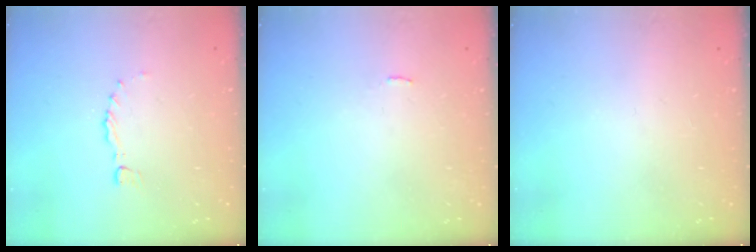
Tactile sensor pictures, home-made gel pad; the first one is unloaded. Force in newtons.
{"total": 0.0}
{"total": 1.5, "press": 1.5, "slide": 0.1}